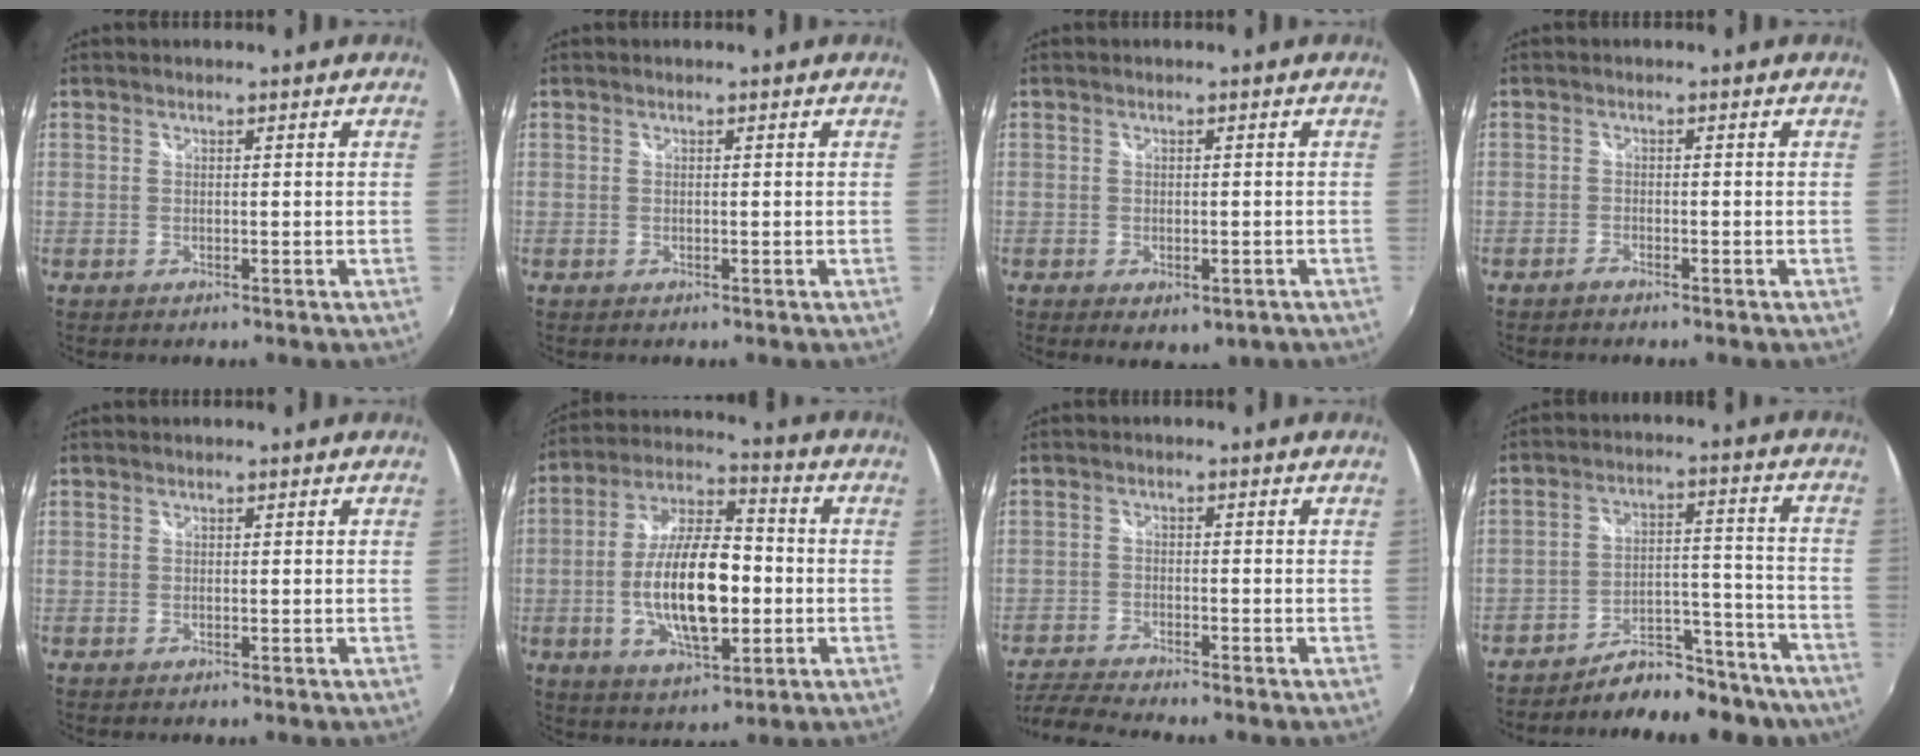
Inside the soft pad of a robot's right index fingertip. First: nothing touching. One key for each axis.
{"total": 0.0}
{"total": 4.1, "fx": -1.9, "fy": 2.5, "fz": 2.7, "tx": -0.048, "ty": -0.017, "tz": -0.023}
{"total": 1.0, "fx": -0.9, "fy": 0.3, "fz": 0.1, "tx": -0.008, "ty": -0.001, "tz": -0.021}
{"total": 0.0}
{"total": 16.9, "fx": -2.9, "fy": 7.0, "fz": 15.1, "tx": -0.290, "ty": 0.001, "tz": -0.049}
{"total": 6.6, "fx": -6.3, "fy": 0.0, "fz": 1.9, "tx": -0.062, "ty": -0.019, "tz": -0.121}
{"total": 15.4, "fx": -13.6, "fy": 5.5, "fz": 4.6, "tx": -0.062, "ty": 0.045, "tz": -0.174}